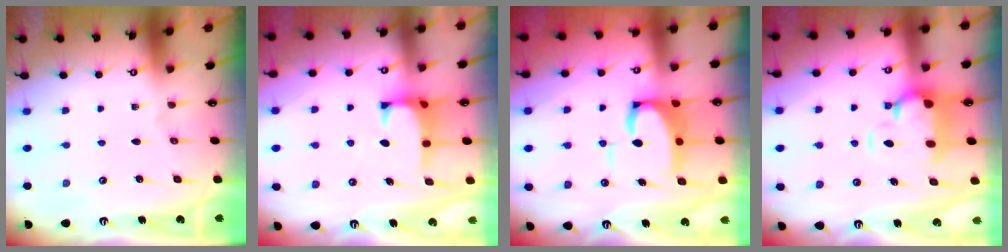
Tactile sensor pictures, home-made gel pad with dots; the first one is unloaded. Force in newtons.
{"total": 0.7, "press": 0.0, "slide": 0.7}
{"total": 7.6, "press": 7.5, "slide": 1.3}
{"total": 2.7, "press": 1.9, "slide": 1.9}